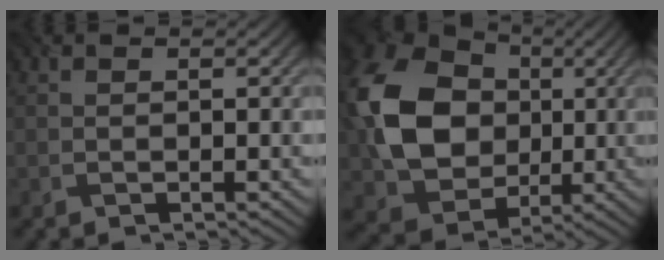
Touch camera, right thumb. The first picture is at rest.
{"total": 16.2, "force": [1.2, 12.9, 9.8], "torque": [-0.240, 0.009, 0.016]}